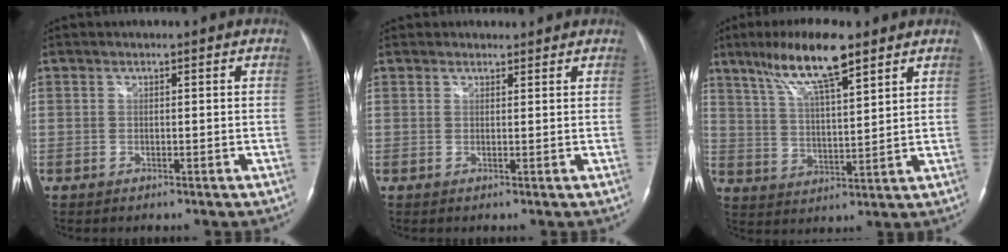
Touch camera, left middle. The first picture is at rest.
{"total": 1.8, "force": [1.7, 0.7, -0.1], "torque": [0.000, 0.014, 0.021]}
{"total": 11.8, "force": [7.9, 1.8, 8.6], "torque": [-0.164, 0.013, 0.140]}